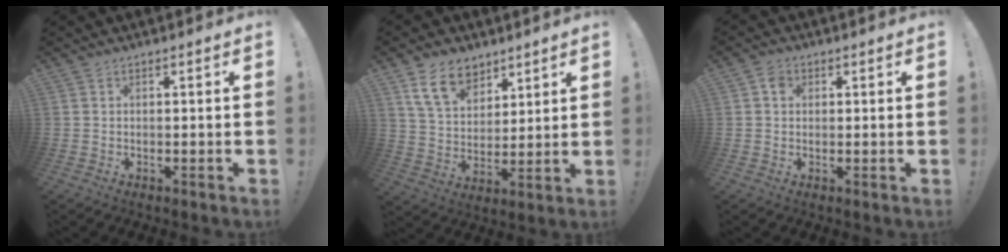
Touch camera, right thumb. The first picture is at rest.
{"total": 12.4, "force": [7.8, 8.1, 5.2], "torque": [-0.090, -0.037, 0.152]}
{"total": 2.9, "force": [0.8, 2.4, 1.5], "torque": [-0.026, 0.005, 0.014]}